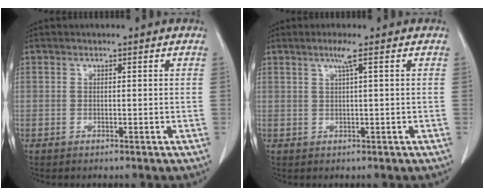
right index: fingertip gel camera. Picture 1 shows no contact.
{"total": 2.2, "force": [1.0, -0.5, 1.8], "torque": [-0.040, 0.001, 0.021]}